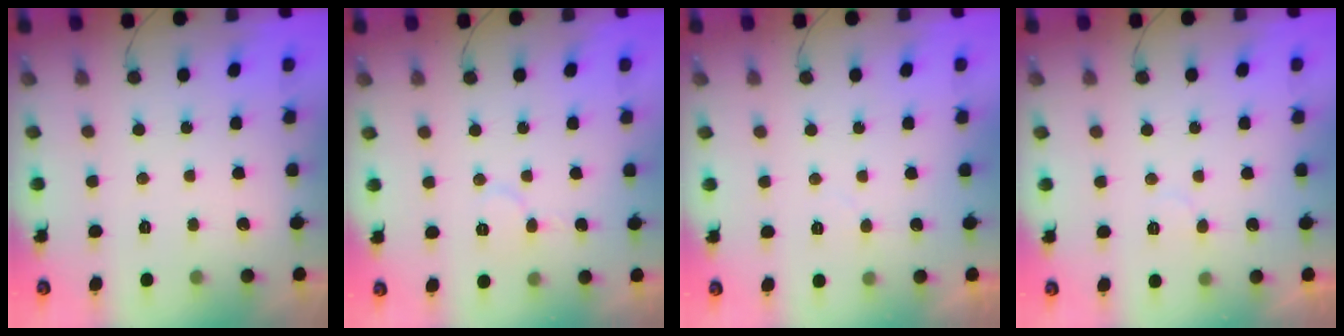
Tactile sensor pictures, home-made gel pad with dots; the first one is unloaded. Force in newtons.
{"total": 4.8, "press": 4.7, "slide": 0.4}
{"total": 3.8, "press": 3.8, "slide": 0.2}
{"total": 3.4, "press": 3.4, "slide": 0.4}